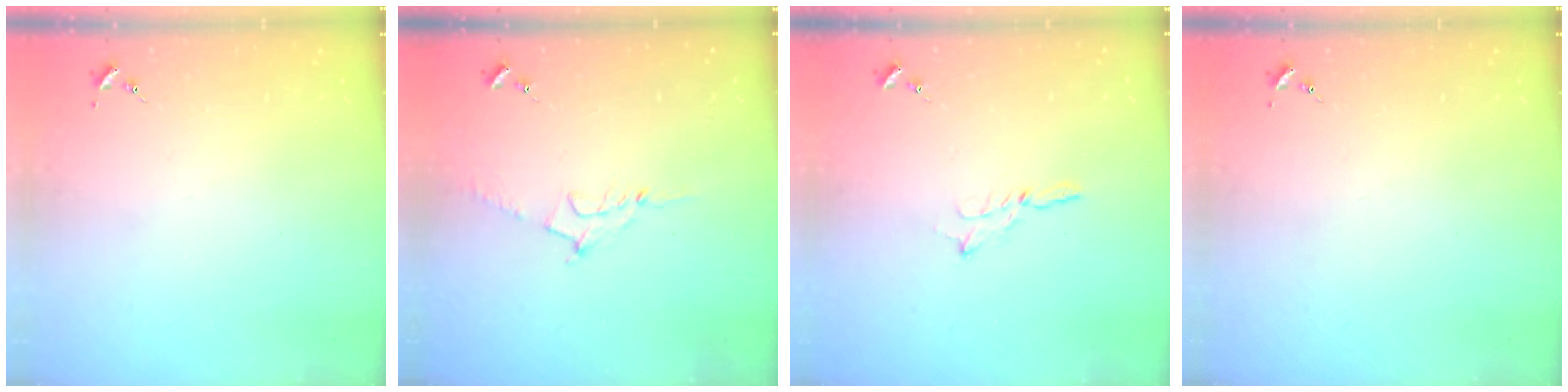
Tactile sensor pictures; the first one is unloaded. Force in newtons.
{"total": 7.9, "press": 7.9, "slide": 1.0}
{"total": 3.6, "press": 3.6, "slide": 0.1}
{"total": 0.0}